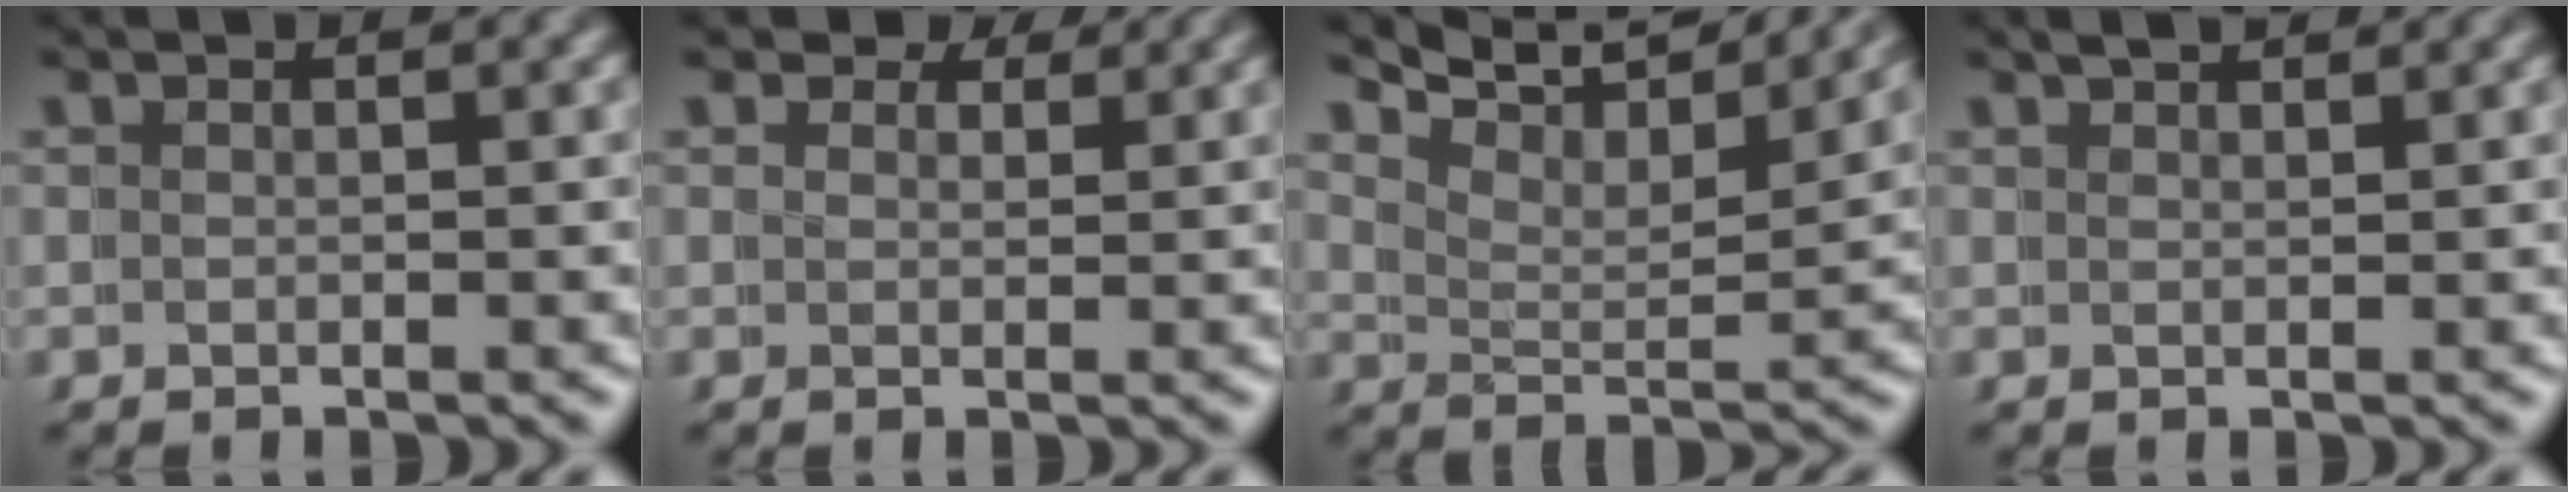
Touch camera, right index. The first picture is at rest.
{"total": 2.1, "force": [2.1, 0.1, 0.0], "torque": [0.001, -0.004, 0.032]}
{"total": 9.7, "force": [8.7, 1.3, 4.1], "torque": [-0.054, 0.039, 0.118]}
{"total": 2.3, "force": [2.2, -0.5, 0.5], "torque": [0.000, 0.005, 0.035]}